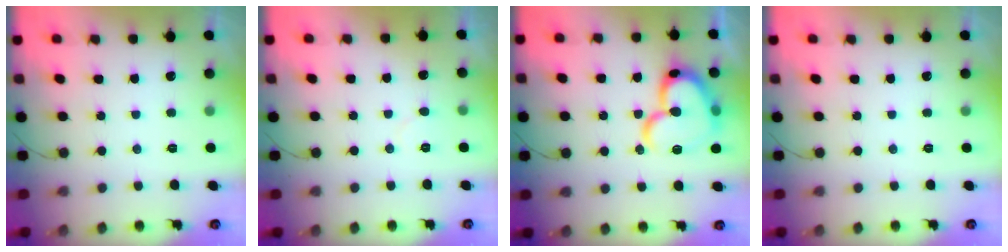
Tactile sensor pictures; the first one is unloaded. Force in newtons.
{"total": 2.9, "press": 2.9, "slide": 0.2}
{"total": 20.0, "press": 19.9, "slide": 2.4}
{"total": 0.0}